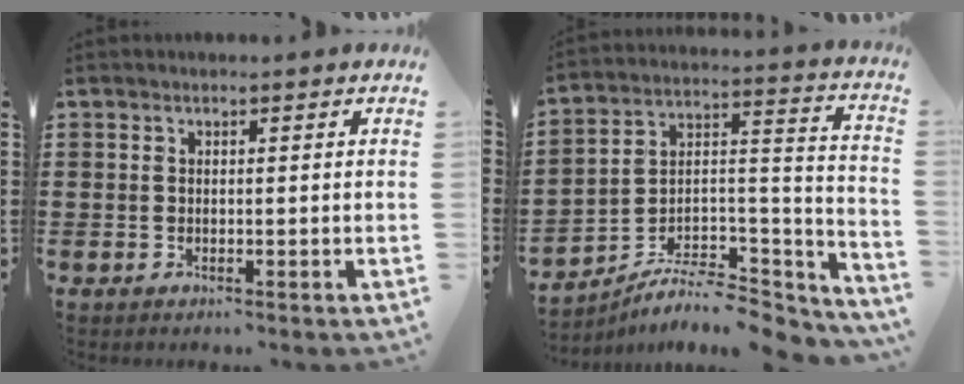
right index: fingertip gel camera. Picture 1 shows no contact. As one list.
[{"total": 7.5, "force": [-6.4, 2.3, 3.3], "torque": [-0.048, 0.010, -0.122]}]